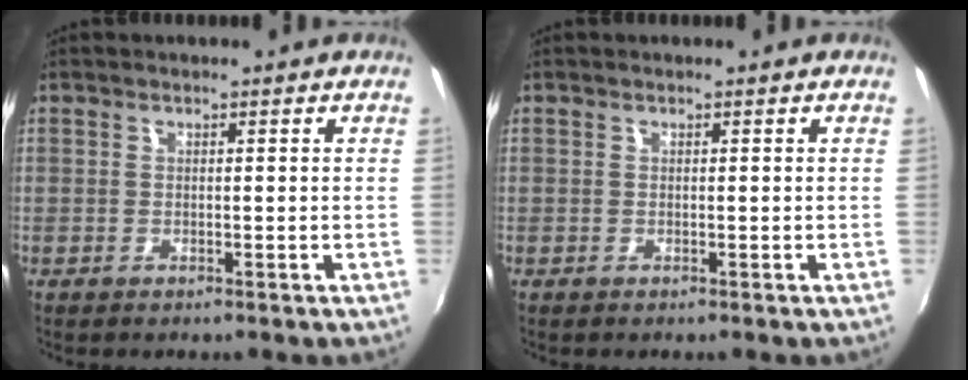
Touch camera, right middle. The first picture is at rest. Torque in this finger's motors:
{"motor_torque": [0.00, 0.00, 0.00, 0.00]}